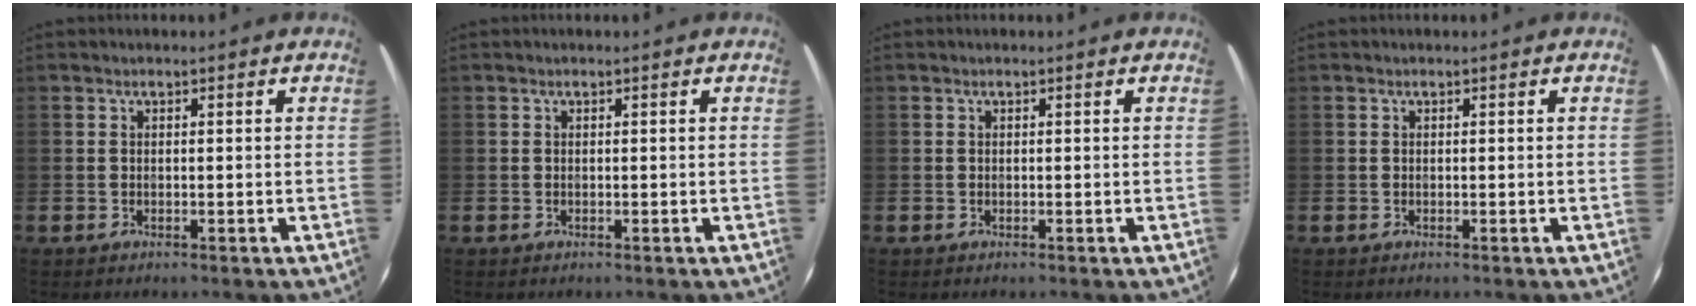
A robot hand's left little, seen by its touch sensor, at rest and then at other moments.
{"total": 0.0}
{"total": 0.0}
{"total": 0.0}